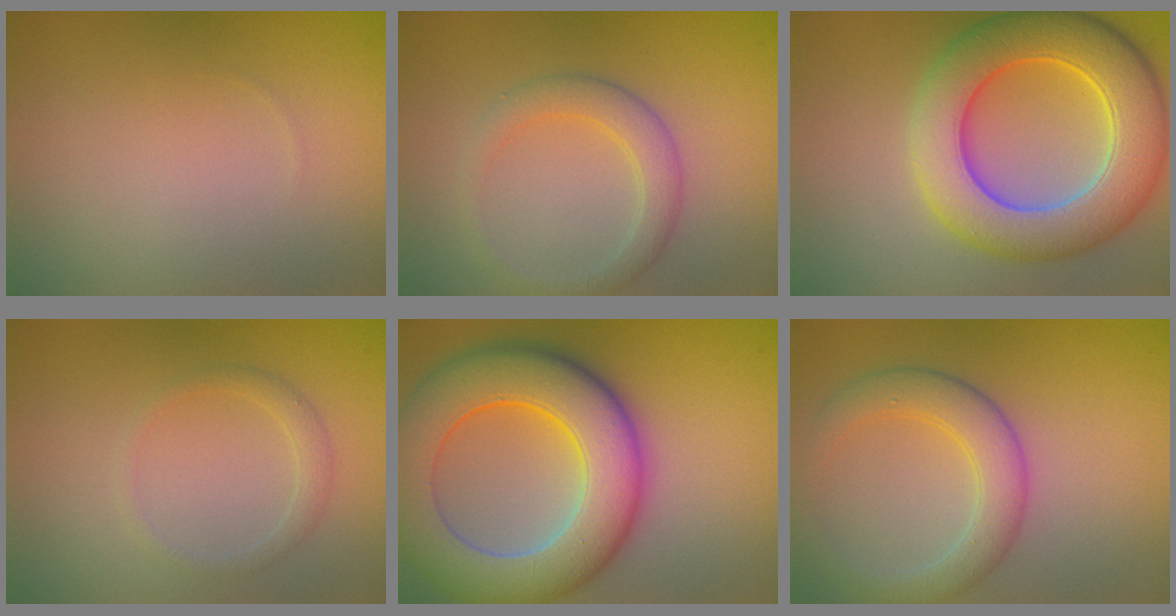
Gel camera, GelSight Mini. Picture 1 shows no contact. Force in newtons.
{"total": 2.8, "press": 2.8, "slide": 0.1}
{"total": 9.7, "press": 9.7, "slide": 0.5}
{"total": 1.3, "press": 1.3, "slide": 0.2}
{"total": 11.6, "press": 11.6, "slide": 0.5}
{"total": 4.3, "press": 4.3, "slide": 0.2}